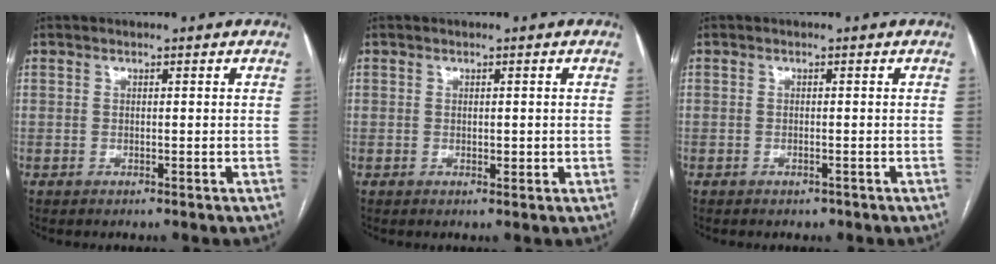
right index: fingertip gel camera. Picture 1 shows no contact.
{"total": 1.3, "force": [0.0, 0.9, 0.9], "torque": [-0.011, 0.001, 0.002]}
{"total": 0.8, "force": [-0.6, 0.4, 0.3], "torque": [-0.008, -0.001, -0.005]}